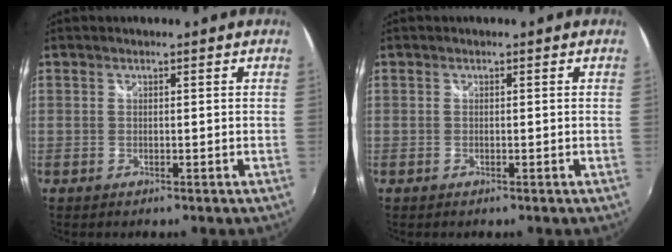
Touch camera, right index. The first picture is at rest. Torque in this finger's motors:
{"motor_torque": [-0.07, 0.21, -0.03, -0.01]}